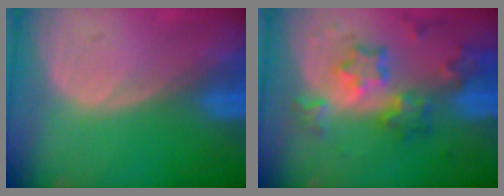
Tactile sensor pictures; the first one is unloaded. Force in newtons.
{"total": 8.5, "press": 7.5, "slide": 4.1}